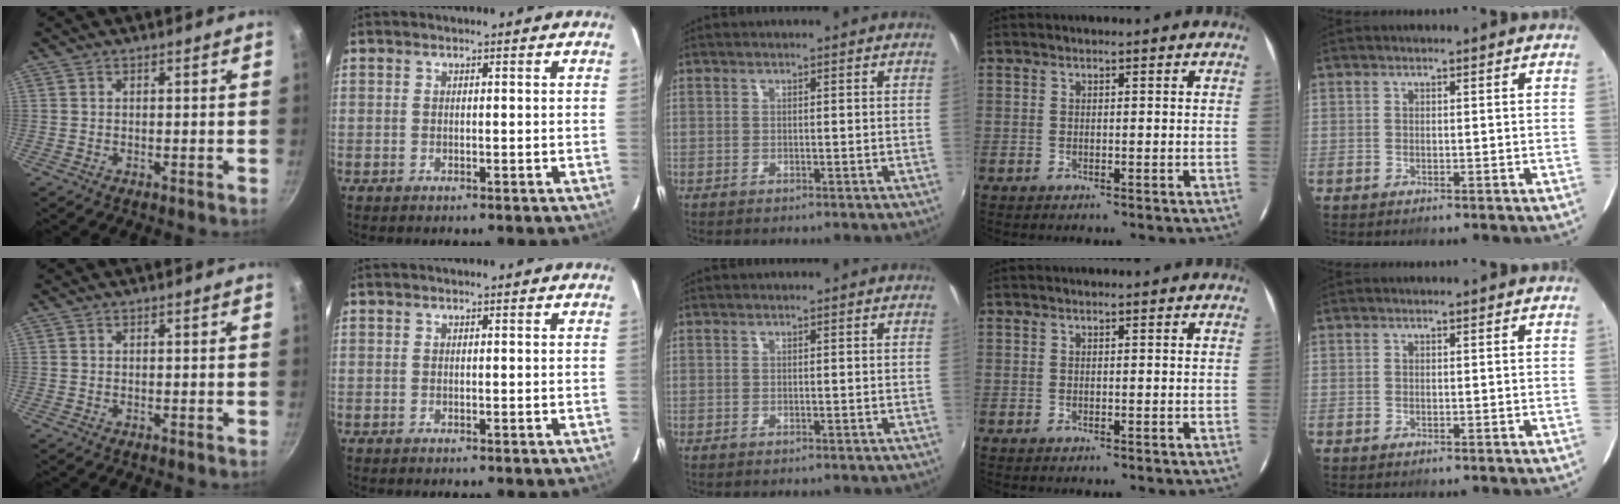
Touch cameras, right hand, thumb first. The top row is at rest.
{}